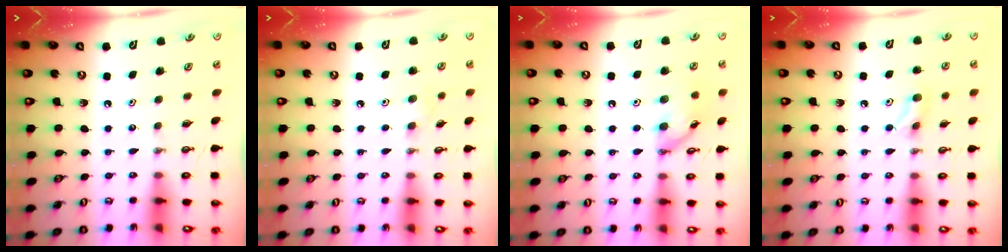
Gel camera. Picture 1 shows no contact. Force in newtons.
{"total": 6.2, "press": 5.8, "slide": 2.3}
{"total": 11.4, "press": 11.4, "slide": 0.3}
{"total": 5.7, "press": 5.5, "slide": 1.5}